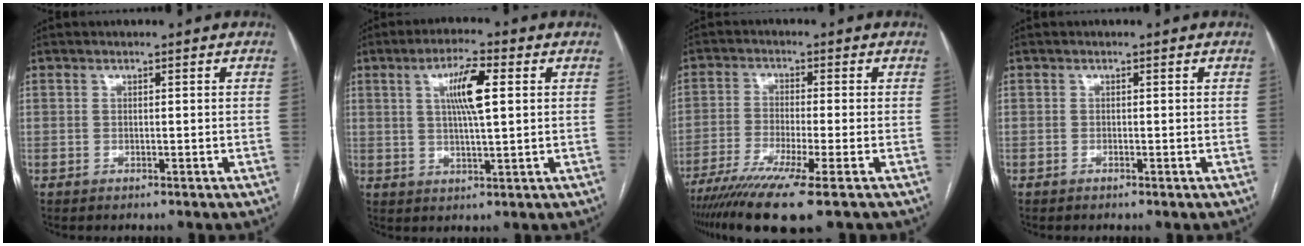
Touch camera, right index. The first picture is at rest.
{"total": 7.4, "force": [2.1, 0.9, 7.0], "torque": [-0.129, 0.007, 0.037]}
{"total": 10.8, "force": [-7.4, -0.7, 7.8], "torque": [-0.134, -0.027, -0.123]}
{"total": 0.0}